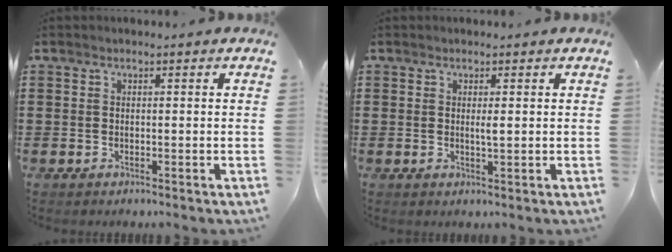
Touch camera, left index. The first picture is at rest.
{"total": 1.4, "force": [0.3, 0.1, 1.4], "torque": [-0.027, -0.001, 0.005]}